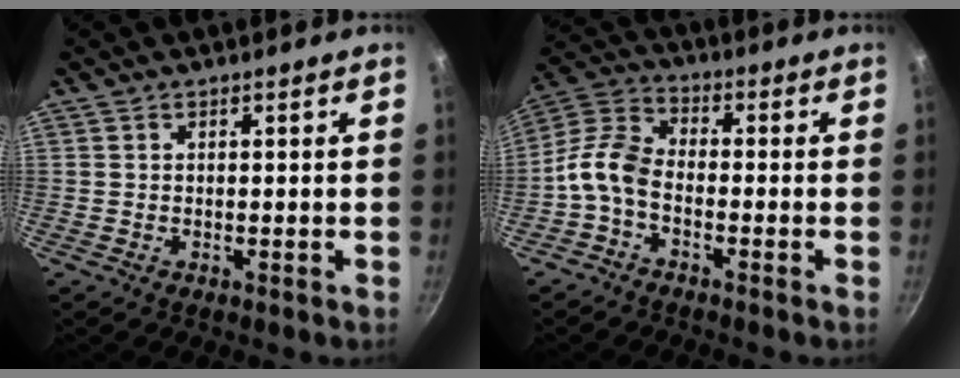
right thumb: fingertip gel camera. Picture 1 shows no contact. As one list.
[{"total": 7.8, "force": [-3.1, 4.6, 5.4], "torque": [-0.114, 0.041, -0.078]}]